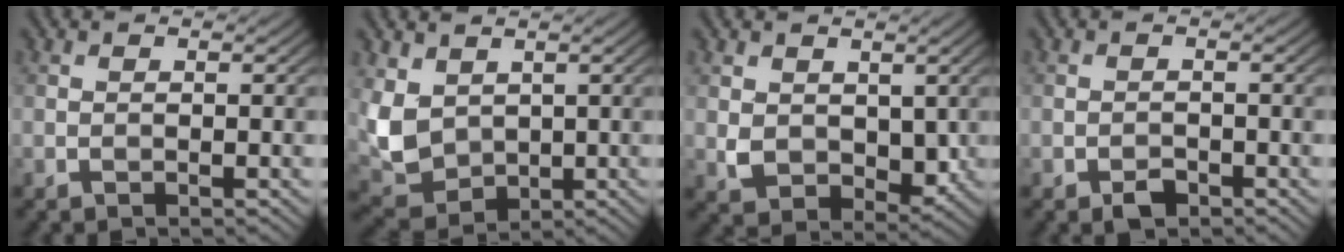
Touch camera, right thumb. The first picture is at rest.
{"total": 6.5, "force": [1.6, 5.1, 3.8], "torque": [-0.116, -0.014, 0.034]}
{"total": 4.9, "force": [1.1, 3.7, 3.0], "torque": [-0.072, -0.016, 0.028]}
{"total": 1.8, "force": [-1.2, 0.9, 0.9], "torque": [-0.013, 0.000, -0.024]}